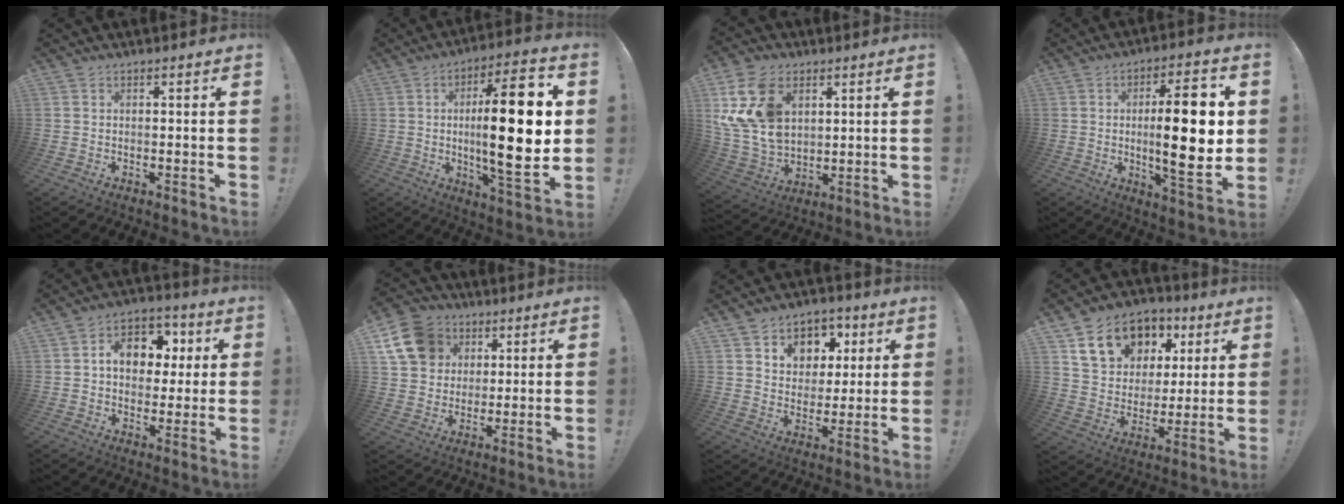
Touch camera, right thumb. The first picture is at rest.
{"total": 23.8, "force": [1.2, 6.5, 22.9], "torque": [-0.367, -0.012, 0.011]}
{"total": 17.8, "force": [6.4, 12.5, 11.0], "torque": [-0.226, -0.032, 0.121]}
{"total": 18.5, "force": [0.8, 4.8, 17.9], "torque": [-0.281, -0.010, 0.001]}
{"total": 12.0, "force": [2.7, 9.1, 7.3], "torque": [-0.100, 0.001, 0.054]}
{"total": 15.1, "force": [5.6, 12.5, 6.5], "torque": [-0.096, -0.021, 0.115]}
{"total": 9.2, "force": [3.7, 8.0, 2.6], "torque": [-0.029, -0.026, 0.076]}
{"total": 17.3, "force": [8.7, 12.9, 7.6], "torque": [-0.117, -0.030, 0.176]}